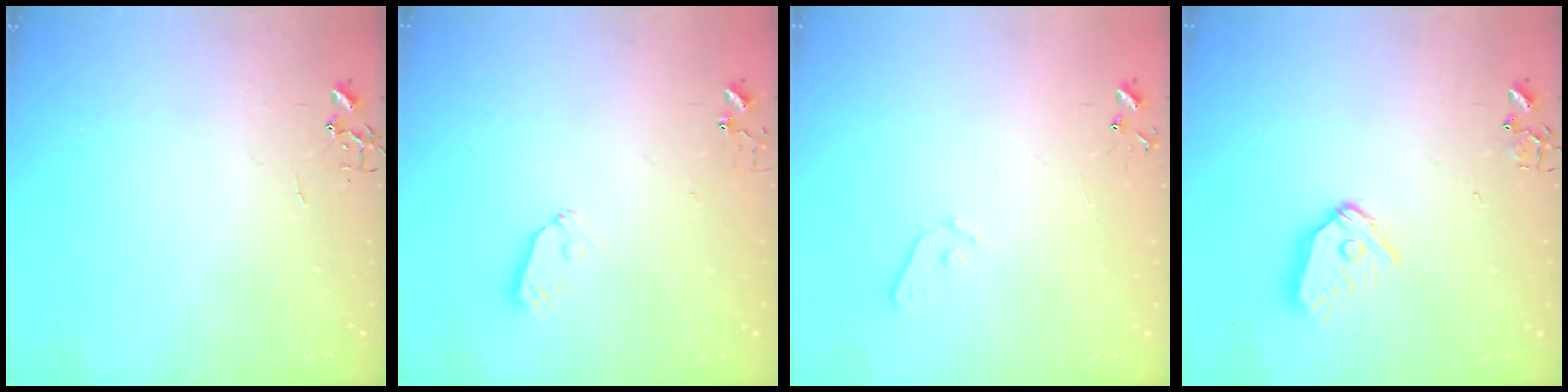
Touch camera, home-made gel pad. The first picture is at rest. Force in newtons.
{"total": 3.7, "press": 3.6, "slide": 0.5}
{"total": 6.6, "press": 6.6, "slide": 0.7}
{"total": 12.5, "press": 12.4, "slide": 1.6}